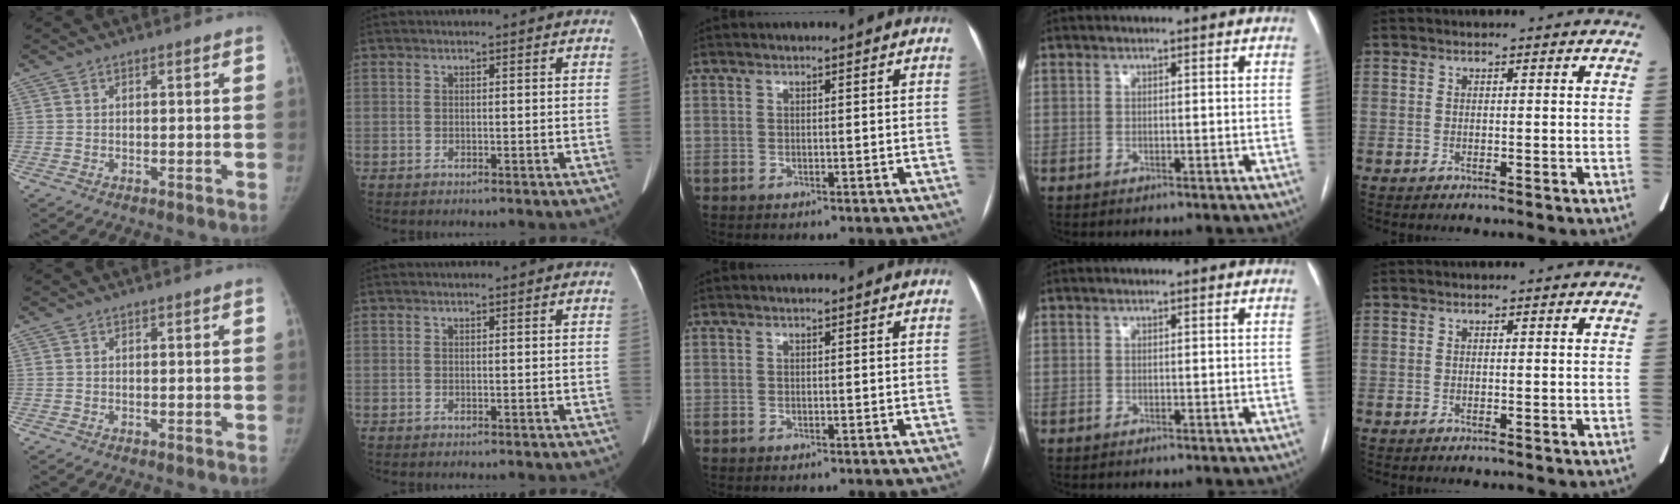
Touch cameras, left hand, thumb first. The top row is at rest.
{}